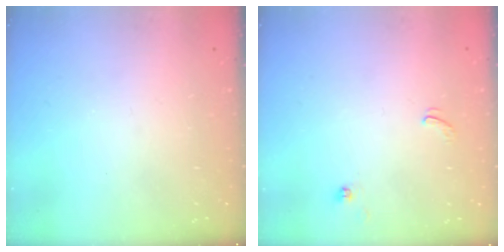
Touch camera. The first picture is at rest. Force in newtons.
{"total": 0.0}